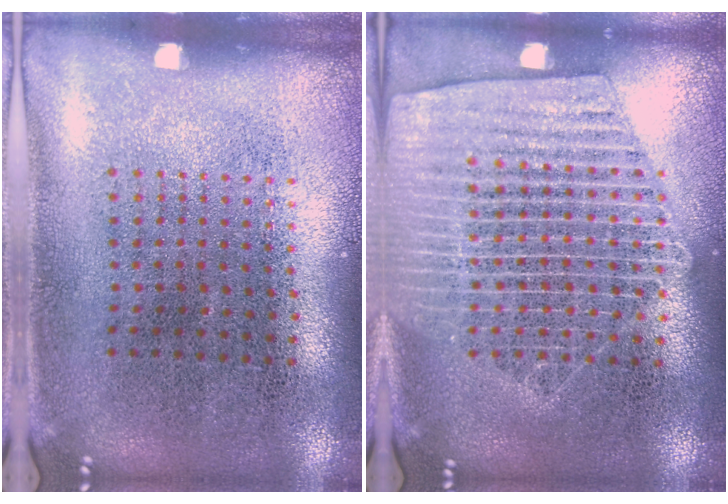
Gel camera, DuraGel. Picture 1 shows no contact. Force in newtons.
{"total": 2.3, "press": 2.2, "slide": 0.2}